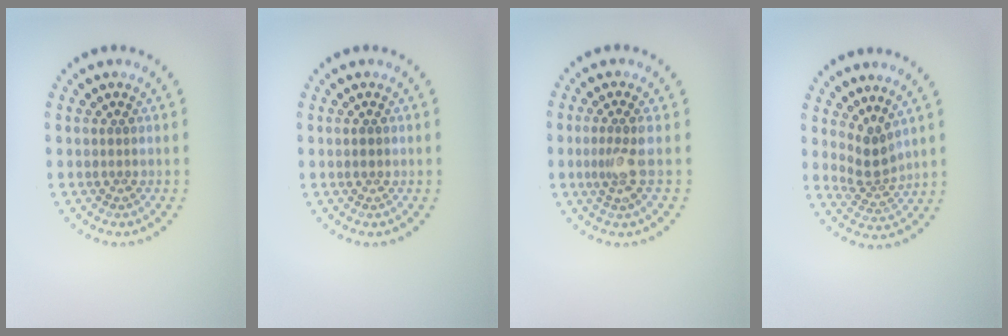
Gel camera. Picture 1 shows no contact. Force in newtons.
{"total": 0.8, "press": 0.8, "slide": 0.0}
{"total": 2.1, "press": 1.6, "slide": 1.4}
{"total": 2.6, "press": 1.8, "slide": 1.8}